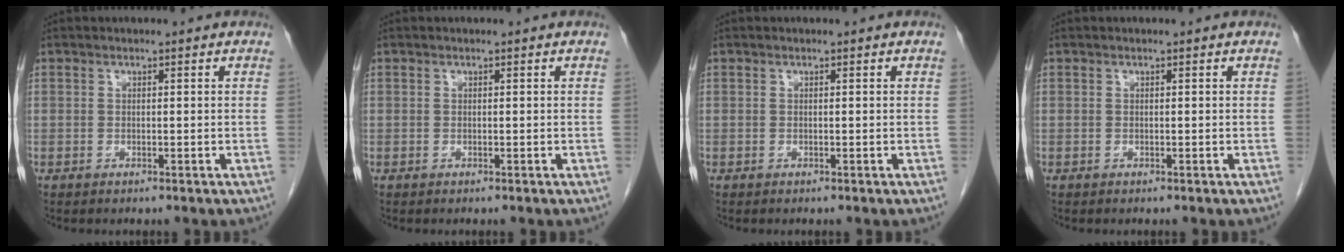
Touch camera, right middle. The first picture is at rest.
{"total": 0.0}
{"total": 0.0}
{"total": 0.0}